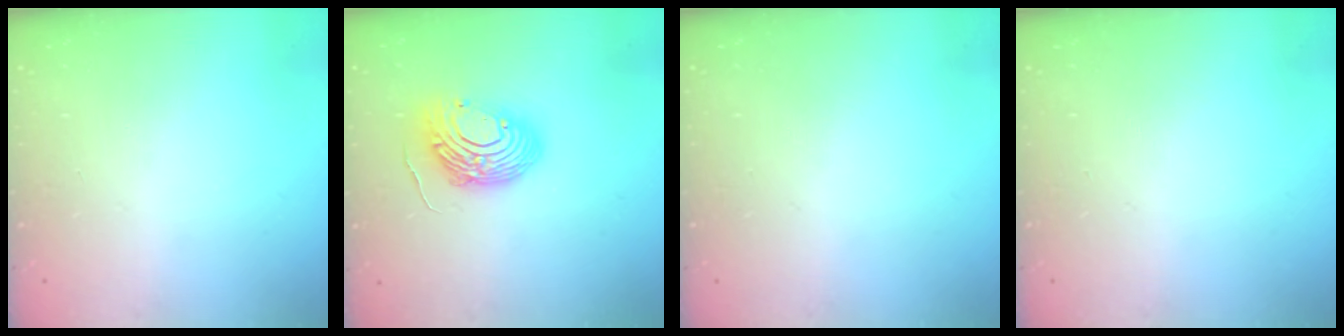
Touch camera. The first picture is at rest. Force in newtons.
{"total": 12.9, "press": 12.9, "slide": 1.2}
{"total": 0.0}
{"total": 0.0}